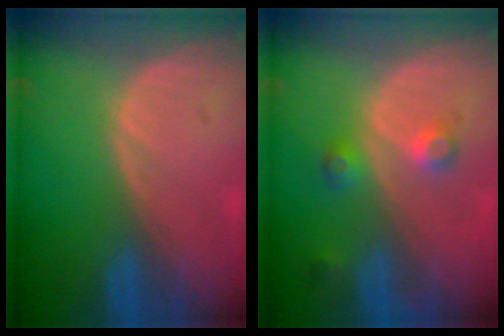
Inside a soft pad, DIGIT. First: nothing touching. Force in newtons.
{"total": 3.7, "press": 3.4, "slide": 1.3}